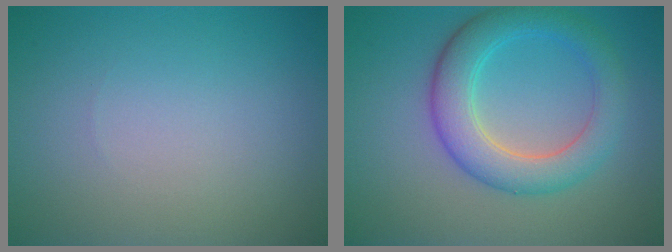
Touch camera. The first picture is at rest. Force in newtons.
{"total": 5.4, "press": 5.4, "slide": 0.1}